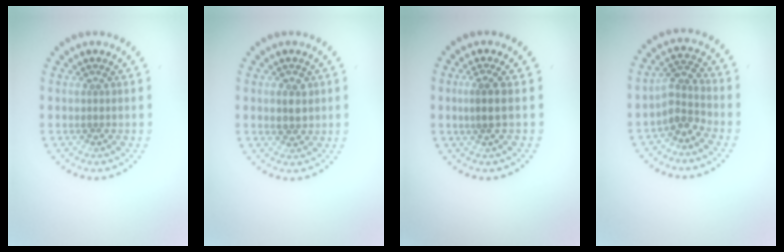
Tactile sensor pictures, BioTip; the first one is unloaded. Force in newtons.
{"total": 1.9, "press": 1.9, "slide": 0.5}
{"total": 1.3, "press": 1.0, "slide": 0.9}
{"total": 2.6, "press": 2.0, "slide": 1.7}